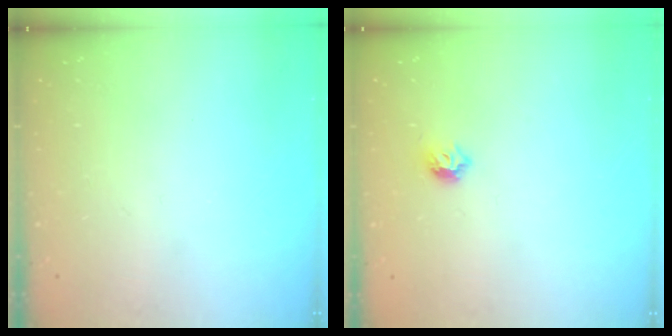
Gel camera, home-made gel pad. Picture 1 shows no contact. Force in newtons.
{"total": 6.0, "press": 5.9, "slide": 1.0}